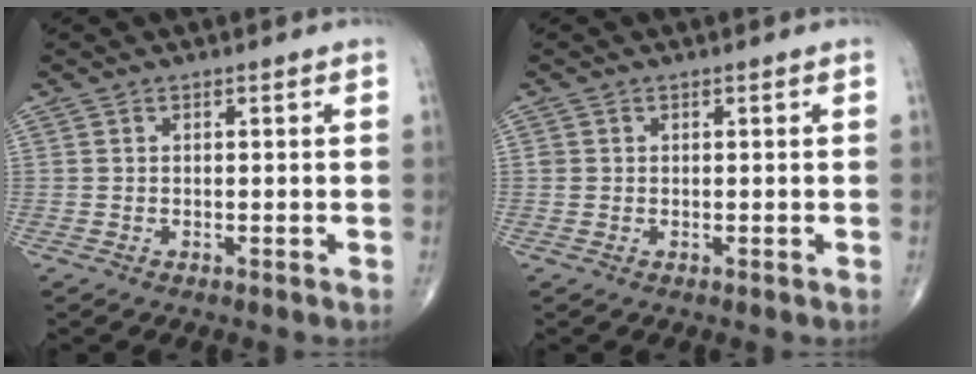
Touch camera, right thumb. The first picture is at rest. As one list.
[{"total": 0.7, "force": [0.1, 0.7, 0.2], "torque": [0.002, 0.002, 0.002]}]